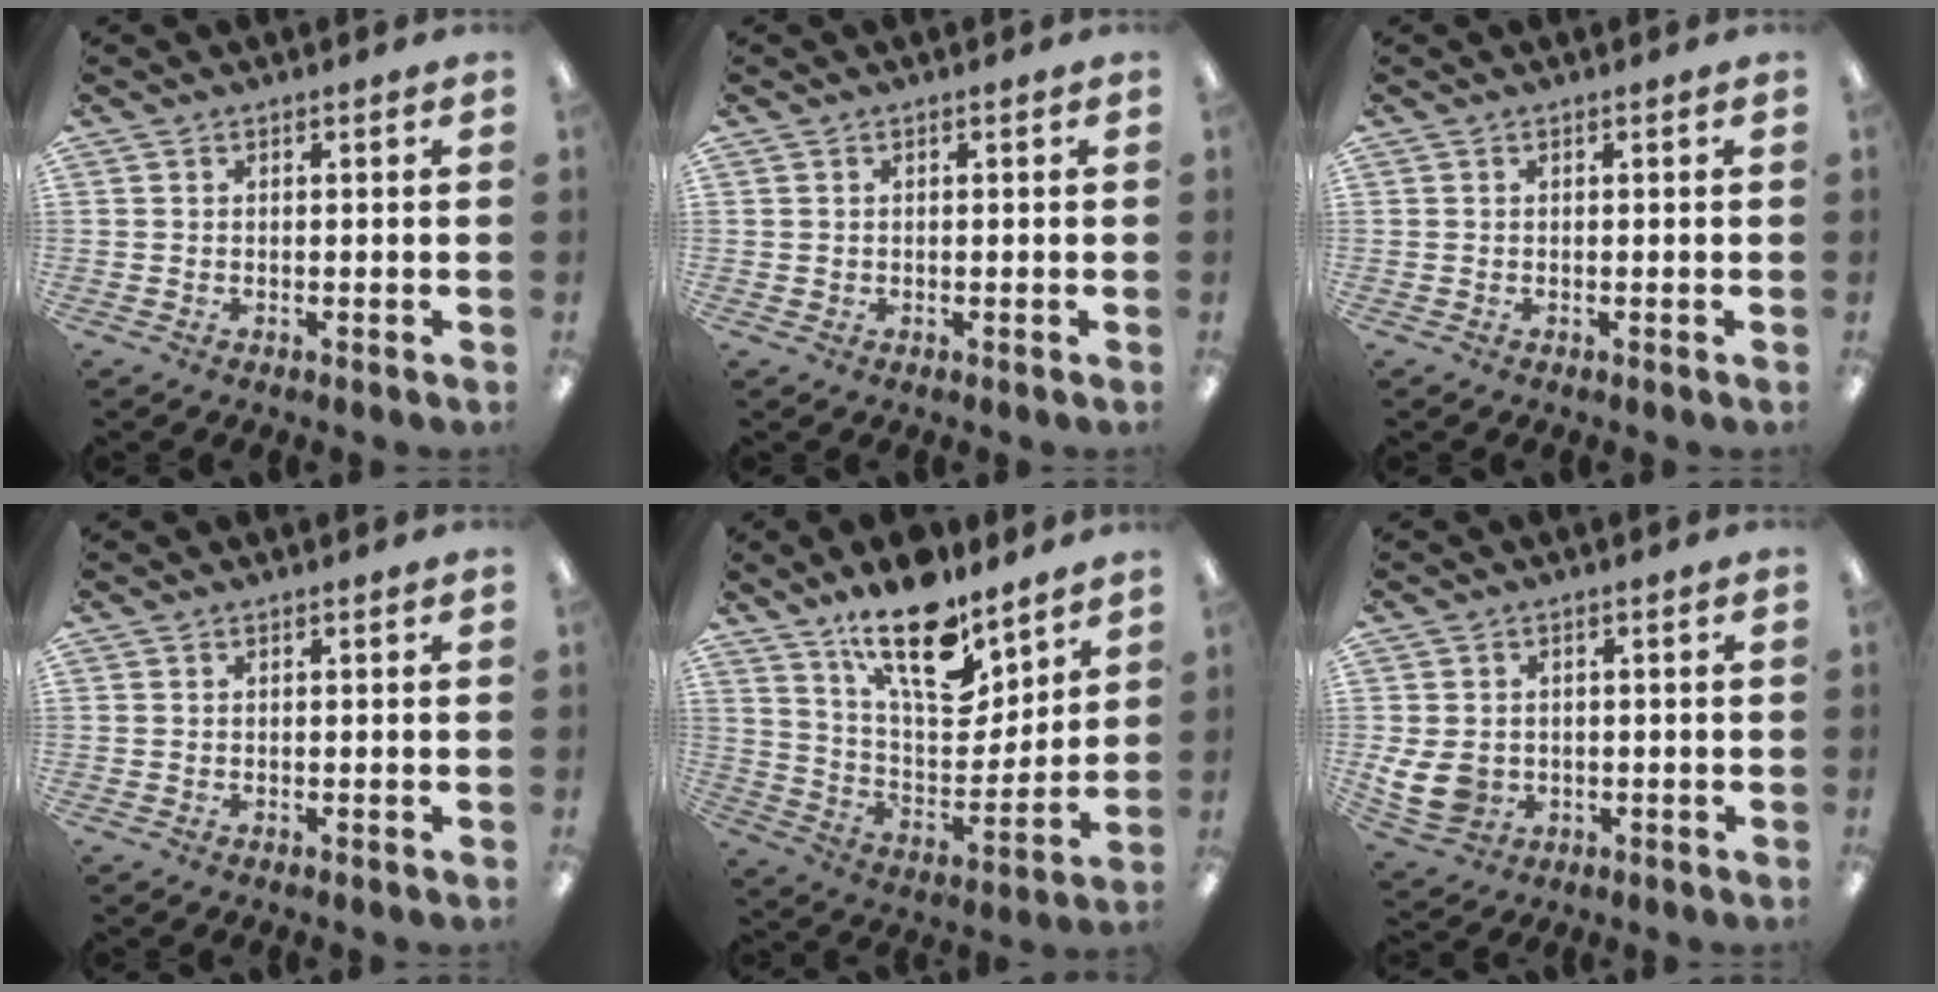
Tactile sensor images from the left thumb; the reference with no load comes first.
{"total": 0.7, "force": [0.2, 0.7, -0.2], "torque": [0.004, 0.005, 0.002]}
{"total": 0.0}
{"total": 0.0}
{"total": 18.8, "force": [13.1, 7.7, 11.2], "torque": [-0.185, -0.081, 0.223]}
{"total": 7.8, "force": [-0.6, 6.6, 4.1], "torque": [-0.084, 0.007, -0.008]}